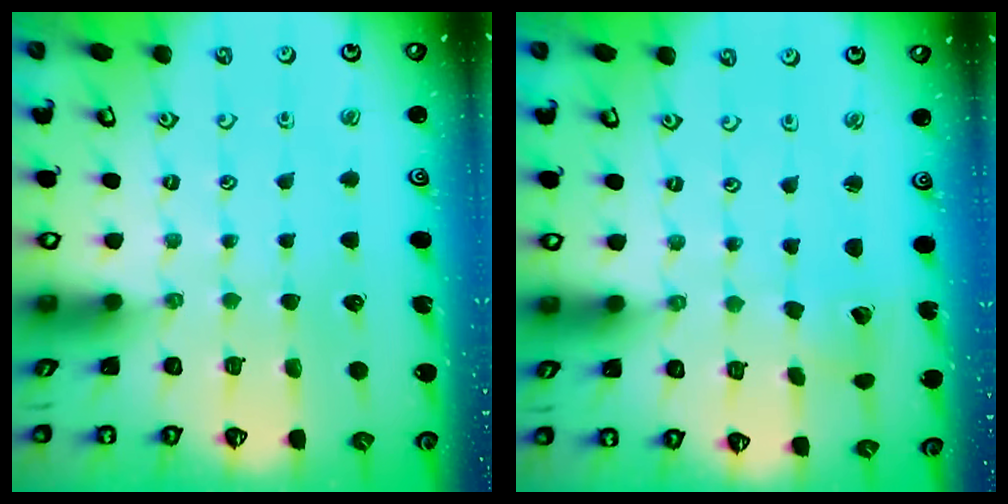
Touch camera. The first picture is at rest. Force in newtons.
{"total": 1.9, "press": 1.9, "slide": 0.1}